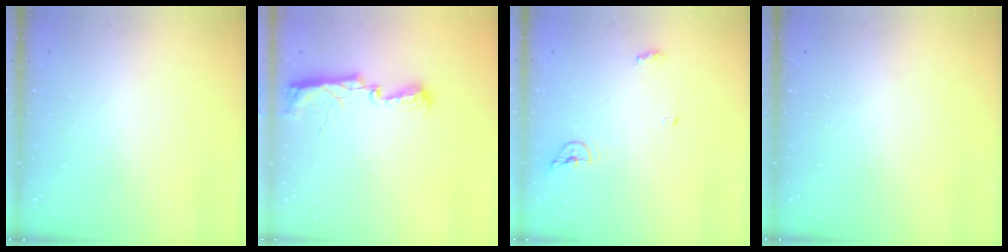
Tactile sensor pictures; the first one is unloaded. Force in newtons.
{"total": 11.5, "press": 10.2, "slide": 5.3}
{"total": 5.9, "press": 5.8, "slide": 1.0}
{"total": 0.0}